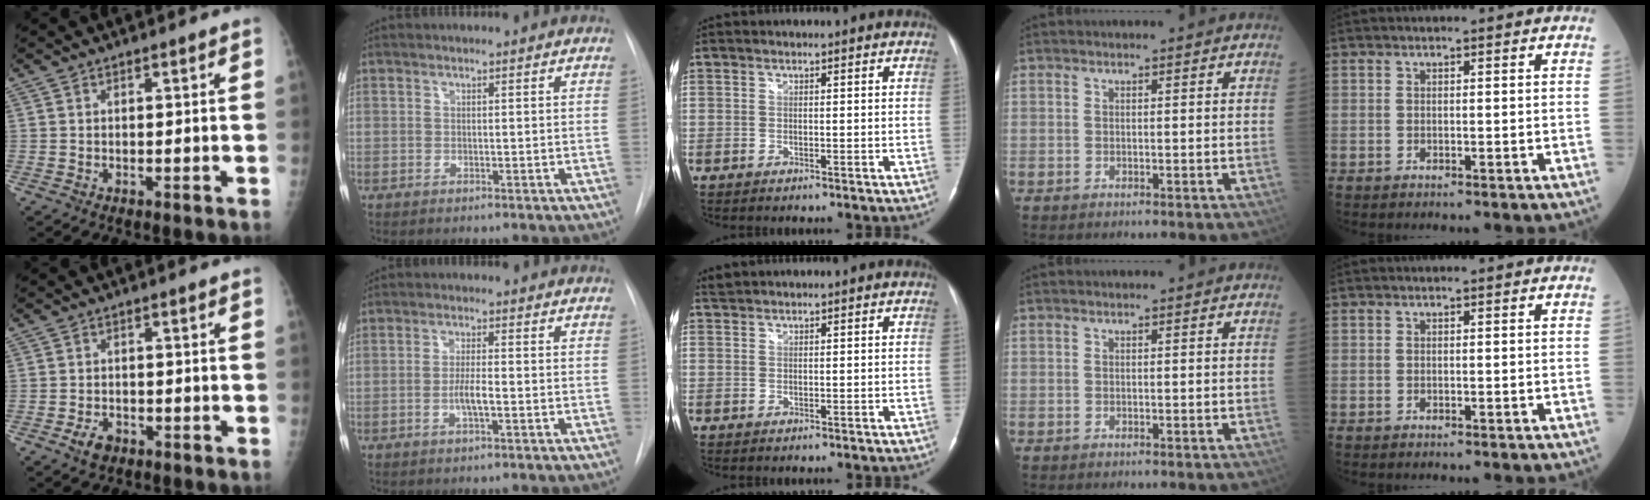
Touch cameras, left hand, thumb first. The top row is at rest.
{"thumb": {"total": 3.0, "force": [-1.7, 1.8, 1.6], "torque": [-0.029, 0.011, -0.024]}, "index": {"total": 3.0, "force": [-1.0, 0.3, 2.8], "torque": [-0.056, -0.003, -0.019]}, "middle": {"total": 1.0, "force": [0.9, -0.1, -0.1], "torque": [-0.008, 0.009, 0.025]}}